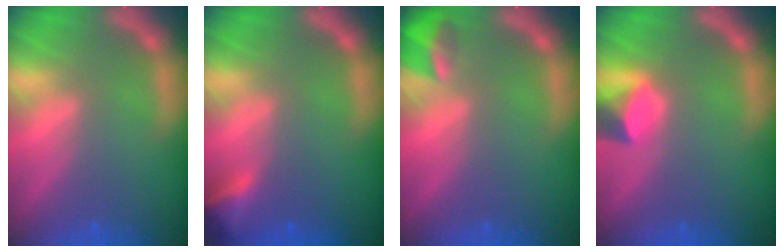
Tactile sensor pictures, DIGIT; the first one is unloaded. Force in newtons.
{"total": 2.9}
{"total": 2.9}
{"total": 3.0}